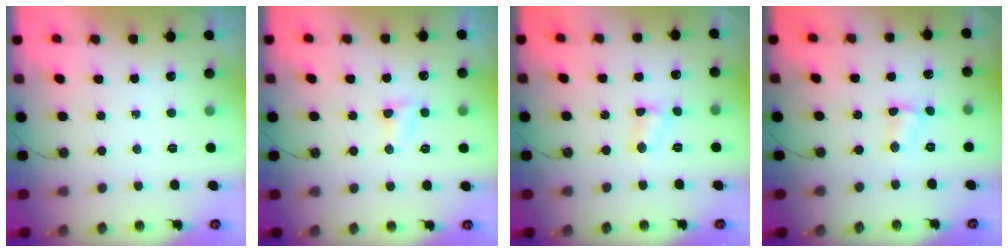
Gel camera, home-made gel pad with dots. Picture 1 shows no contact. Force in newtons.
{"total": 3.8, "press": 3.7, "slide": 0.5}
{"total": 4.8, "press": 4.7, "slide": 0.5}
{"total": 3.7, "press": 3.7, "slide": 0.5}